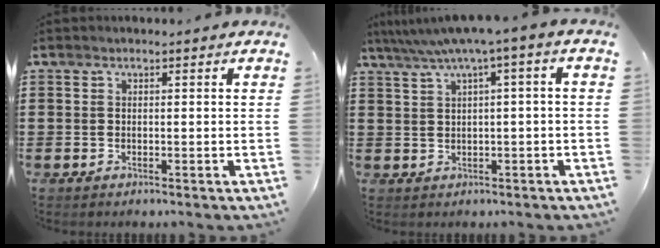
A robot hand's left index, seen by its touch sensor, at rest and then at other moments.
{"total": 4.2, "force": [0.8, -0.3, 4.1], "torque": [-0.077, -0.013, 0.008]}